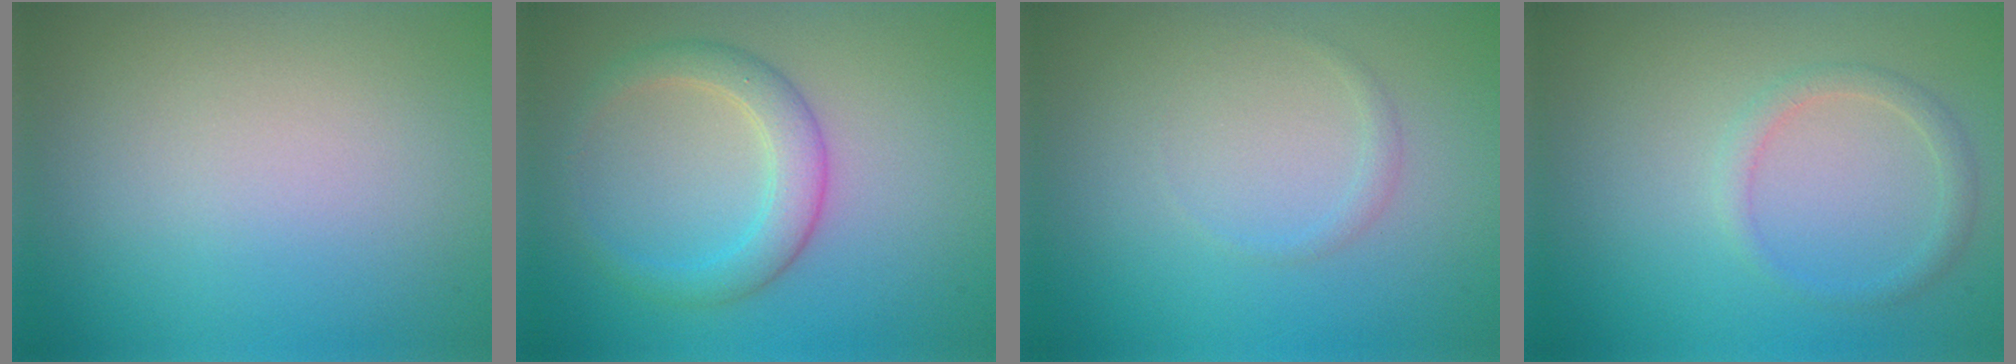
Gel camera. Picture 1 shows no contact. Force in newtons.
{"total": 3.3, "press": 3.3, "slide": 0.1}
{"total": 0.7, "press": 0.7, "slide": 0.0}
{"total": 1.5, "press": 1.5, "slide": 0.1}